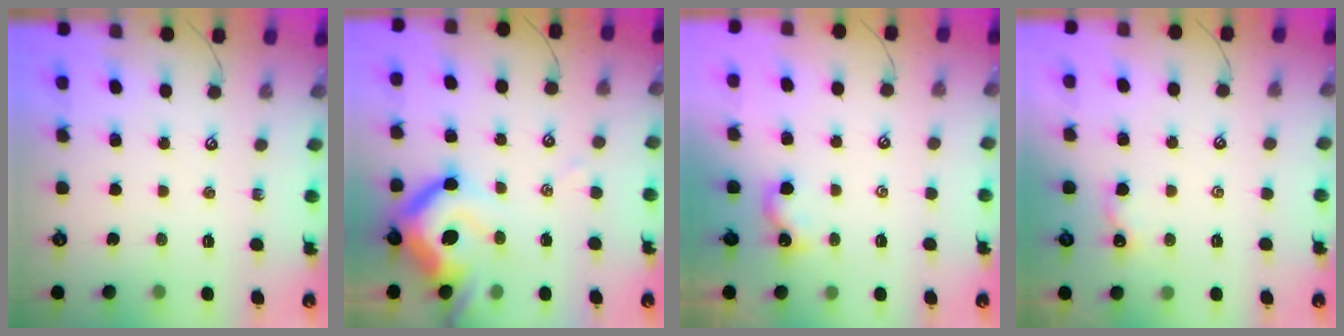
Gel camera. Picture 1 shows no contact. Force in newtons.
{"total": 16.2, "press": 16.1, "slide": 2.2}
{"total": 0.8, "press": 0.7, "slide": 0.3}
{"total": 2.3, "press": 2.2, "slide": 0.3}